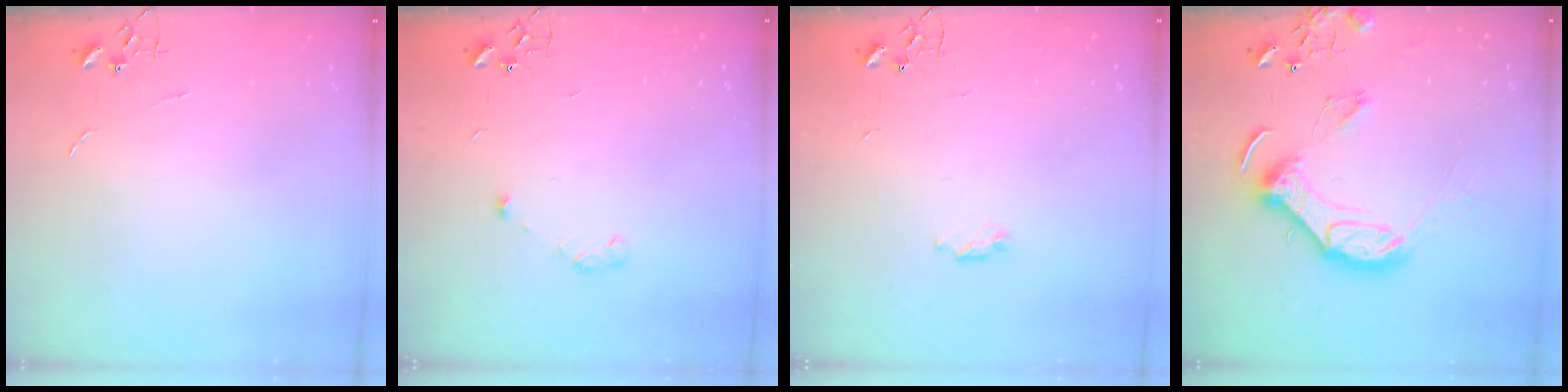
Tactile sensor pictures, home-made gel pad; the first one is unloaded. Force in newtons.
{"total": 3.4, "press": 3.4, "slide": 0.6}
{"total": 3.3, "press": 3.2, "slide": 0.6}
{"total": 13.7, "press": 13.6, "slide": 1.7}